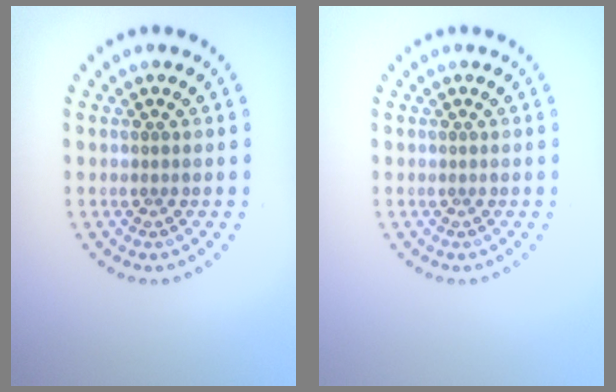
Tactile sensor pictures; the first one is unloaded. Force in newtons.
{"total": 0.0}